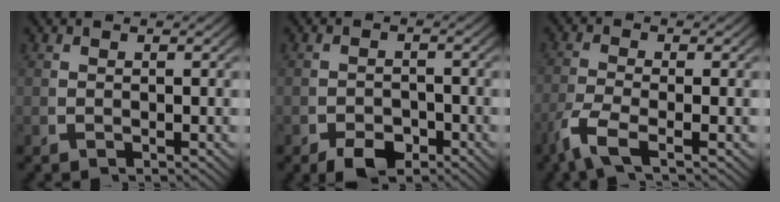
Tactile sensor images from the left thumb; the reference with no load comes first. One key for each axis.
{"total": 3.2, "fx": -2.2, "fy": 1.7, "fz": 1.6, "tx": -0.022, "ty": -0.018, "tz": -0.035}
{"total": 4.2, "fx": -2.0, "fy": 1.4, "fz": 3.4, "tx": -0.091, "ty": -0.017, "tz": -0.032}